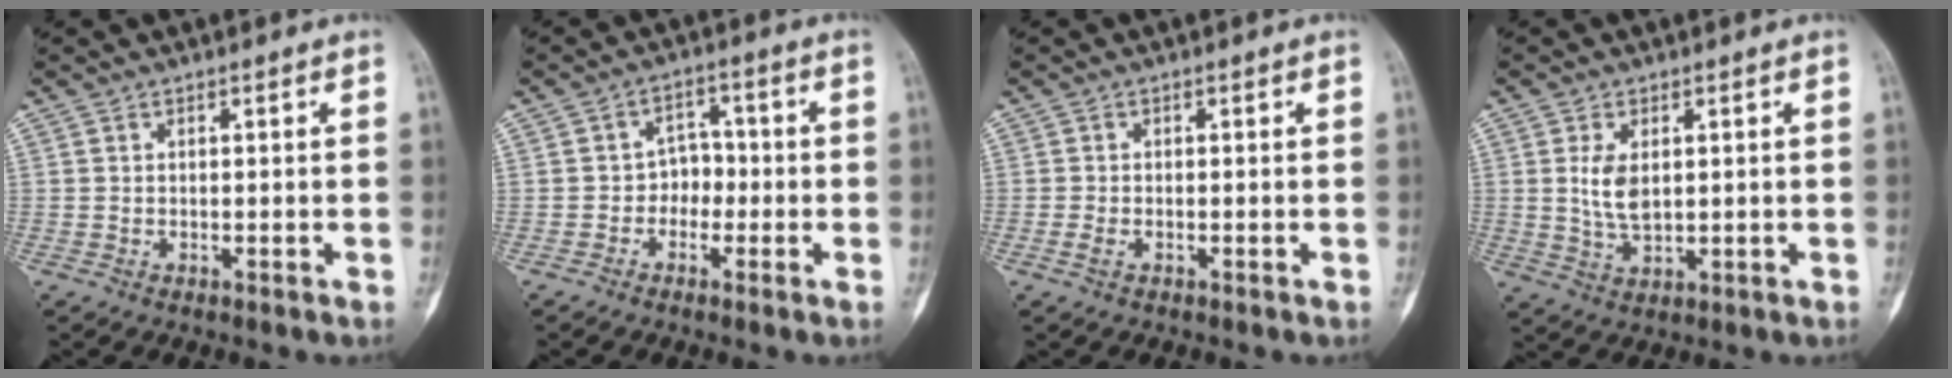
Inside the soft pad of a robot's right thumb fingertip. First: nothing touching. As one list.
[{"total": 4.6, "force": [-1.2, 3.8, 2.2], "torque": [0.005, 0.022, -0.032]}, {"total": 1.4, "force": [-0.6, 0.9, 1.0], "torque": [-0.018, 0.000, -0.014]}, {"total": 5.6, "force": [0.9, 3.1, 4.5], "torque": [-0.078, -0.008, 0.023]}]